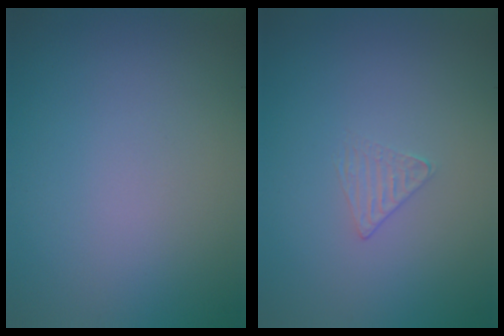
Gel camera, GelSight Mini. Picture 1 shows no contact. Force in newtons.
{"total": 1.0, "press": 0.3, "slide": 0.9}